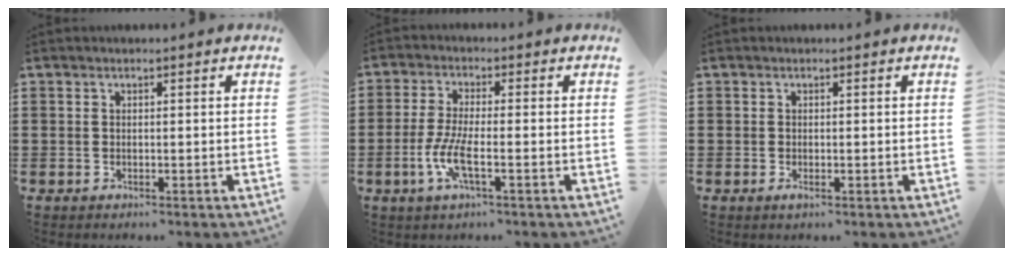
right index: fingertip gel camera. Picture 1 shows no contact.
{"total": 5.9, "force": [-2.1, 1.3, 5.4], "torque": [-0.127, -0.015, -0.046]}
{"total": 0.6, "force": [-0.3, 0.2, 0.5], "torque": [-0.012, -0.006, -0.004]}